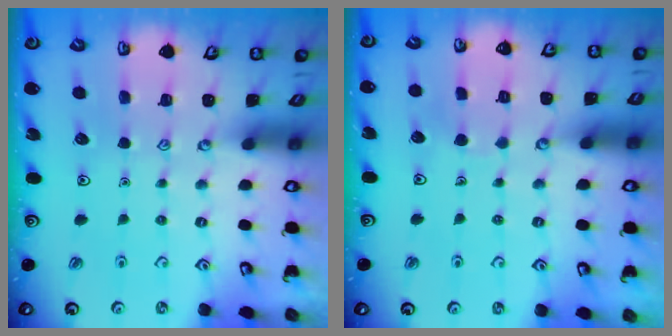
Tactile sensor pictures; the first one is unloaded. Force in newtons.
{"total": 3.6, "press": 3.6, "slide": 0.2}